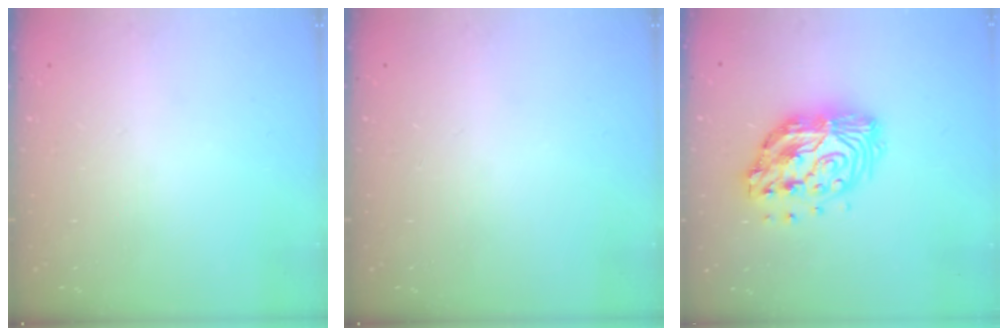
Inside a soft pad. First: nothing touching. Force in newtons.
{"total": 0.0}
{"total": 15.1, "press": 15.0, "slide": 1.1}